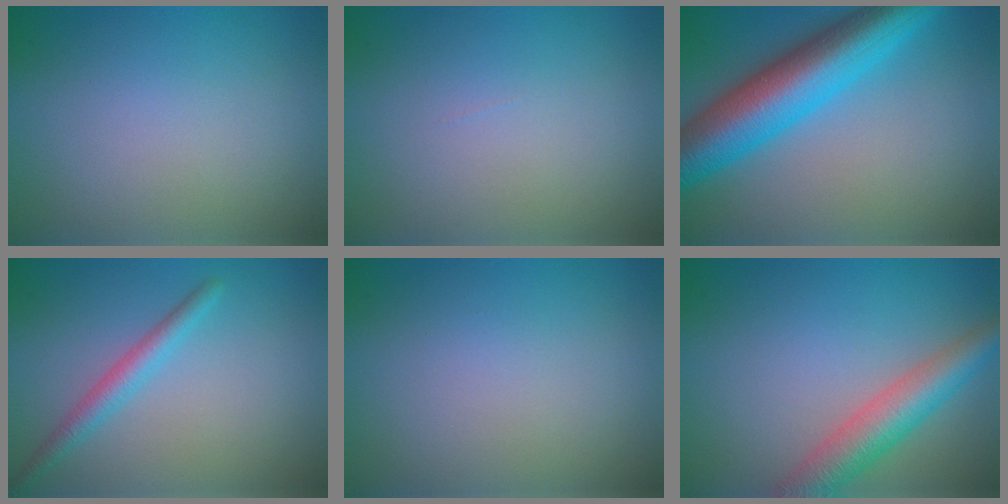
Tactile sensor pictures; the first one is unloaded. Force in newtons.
{"total": 0.0}
{"total": 10.1, "press": 10.1, "slide": 0.2}
{"total": 2.2, "press": 2.2, "slide": 0.0}
{"total": 0.0}
{"total": 5.3, "press": 5.3, "slide": 0.2}